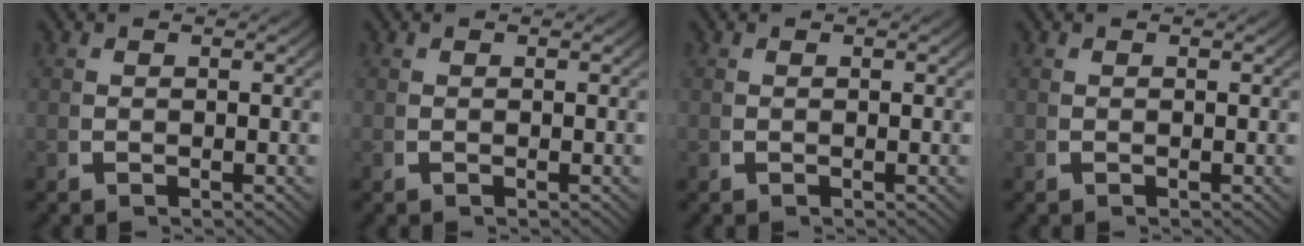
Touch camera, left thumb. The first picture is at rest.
{"total": 0.0}
{"total": 0.0}
{"total": 0.0}